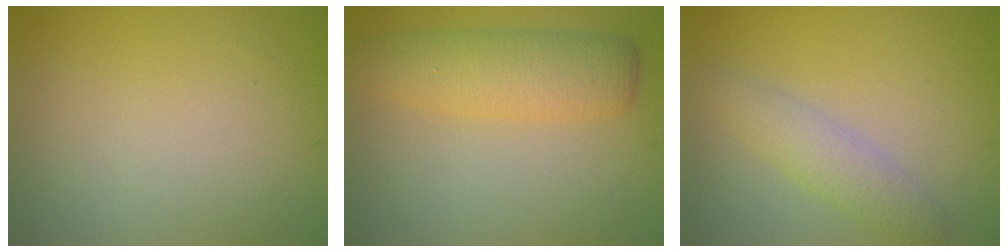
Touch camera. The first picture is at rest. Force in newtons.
{"total": 4.6, "press": 4.6, "slide": 0.1}
{"total": 2.7, "press": 2.7, "slide": 0.1}